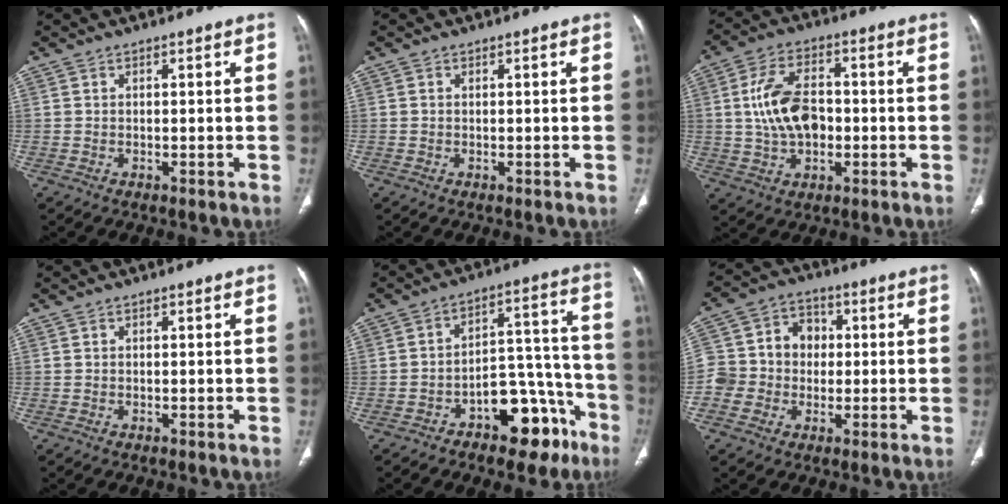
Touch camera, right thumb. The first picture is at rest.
{"total": 0.0}
{"total": 11.6, "force": [-0.1, 7.4, 8.9], "torque": [-0.153, 0.017, -0.003]}
{"total": 0.0}
{"total": 14.6, "force": [-8.4, 7.6, 9.3], "torque": [-0.076, 0.087, -0.116]}
{"total": 11.1, "force": [-0.5, 10.0, 4.8], "torque": [-0.058, 0.035, -0.016]}